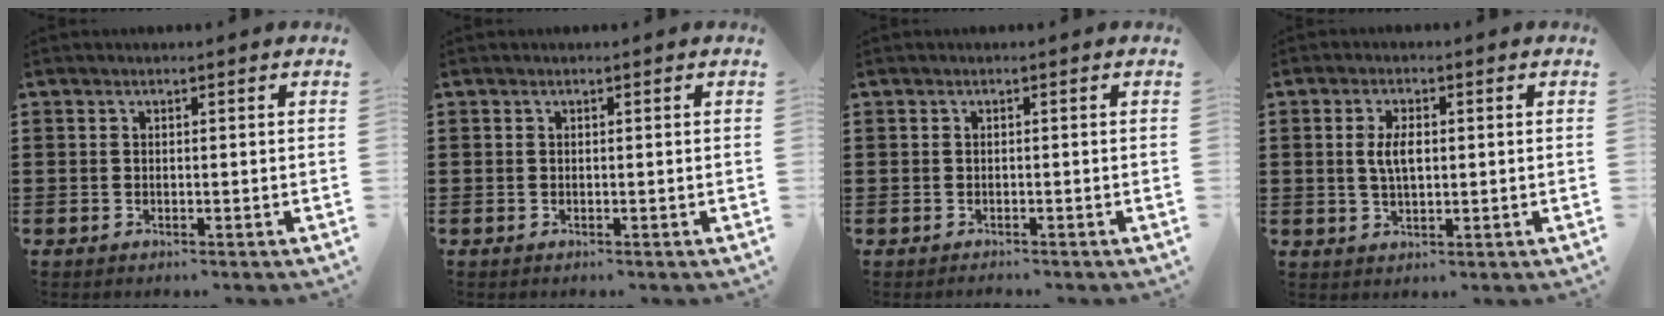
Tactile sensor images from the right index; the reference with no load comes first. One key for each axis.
{"total": 0.0}
{"total": 0.6, "fx": -0.5, "fy": 0.3, "fz": -0.2, "tx": 0.003, "ty": 0.004, "tz": -0.013}
{"total": 4.1, "fx": 0.4, "fy": 1.7, "fz": 3.7, "tx": -0.082, "ty": 0.004, "tz": 0.002}